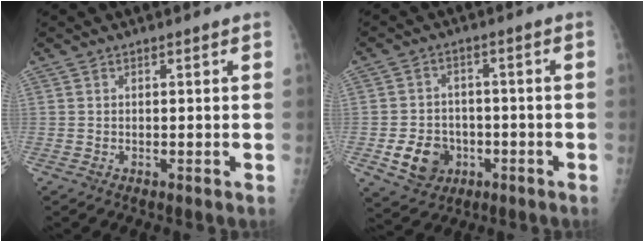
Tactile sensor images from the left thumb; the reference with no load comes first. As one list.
[{"total": 8.5, "force": [-2.9, 7.0, 3.7], "torque": [-0.037, 0.015, -0.039]}]